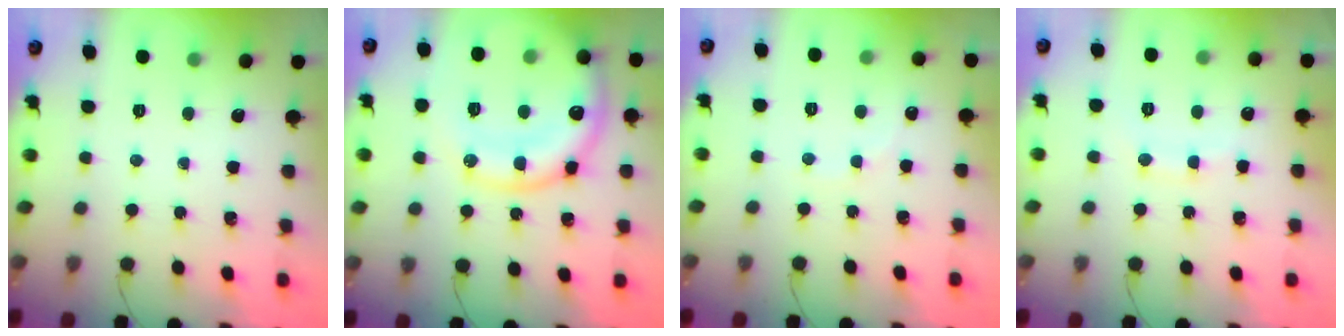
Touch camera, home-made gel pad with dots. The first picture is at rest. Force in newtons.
{"total": 21.3, "press": 21.1, "slide": 2.5}
{"total": 5.6, "press": 5.6, "slide": 1.0}
{"total": 7.8, "press": 7.7, "slide": 1.2}